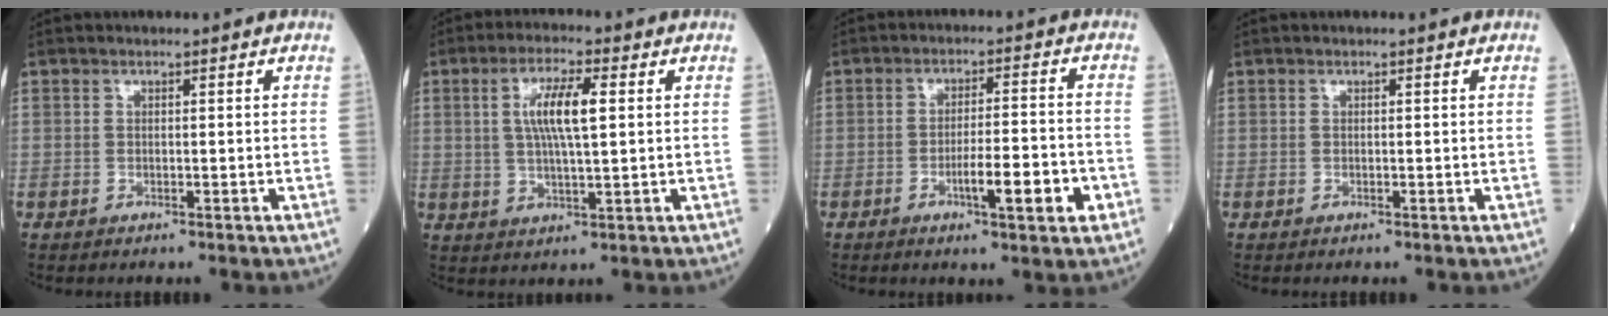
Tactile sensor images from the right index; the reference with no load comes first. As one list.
[{"total": 7.4, "force": [1.6, 1.1, 7.1], "torque": [-0.140, 0.007, 0.033]}, {"total": 7.5, "force": [-2.8, 0.8, 6.9], "torque": [-0.109, 0.000, -0.039]}, {"total": 0.0}]